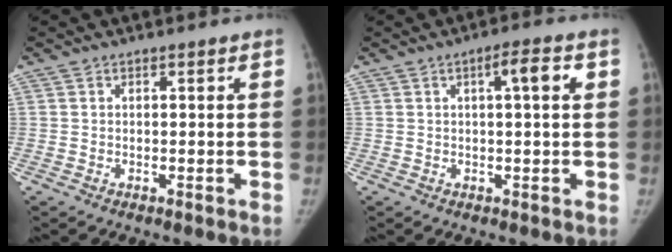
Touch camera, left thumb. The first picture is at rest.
{"total": 4.4, "force": [1.2, 0.7, 4.2], "torque": [-0.065, 0.011, 0.018]}